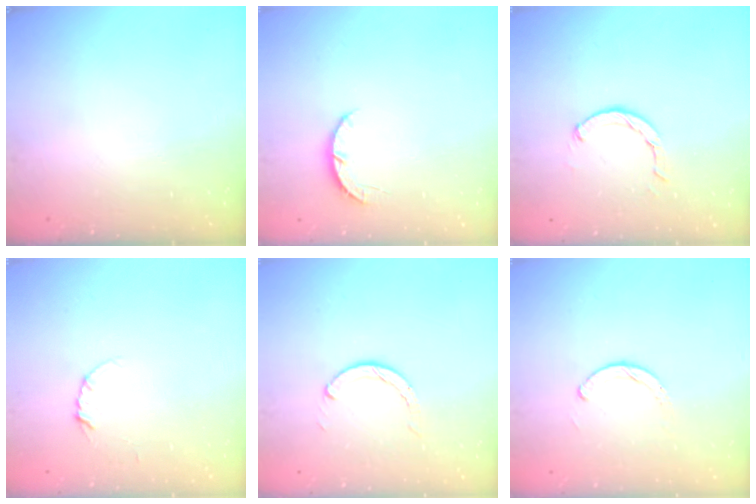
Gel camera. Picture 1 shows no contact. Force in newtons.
{"total": 3.2, "press": 3.2, "slide": 0.4}
{"total": 2.1, "press": 2.1, "slide": 0.3}
{"total": 3.4, "press": 3.4, "slide": 0.3}
{"total": 1.9, "press": 1.9, "slide": 0.2}
{"total": 1.8, "press": 1.8, "slide": 0.2}